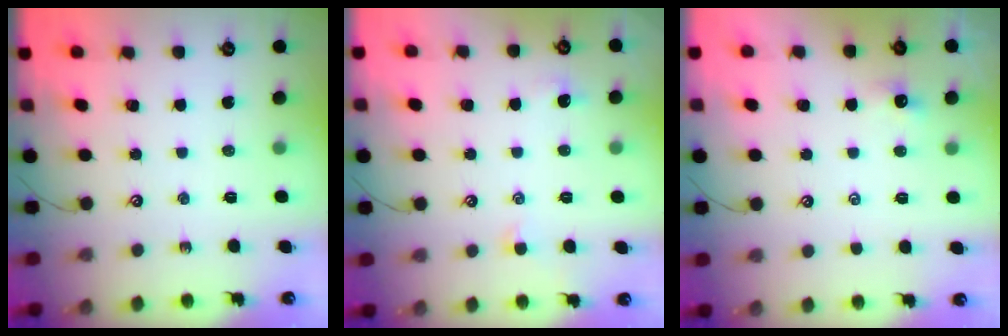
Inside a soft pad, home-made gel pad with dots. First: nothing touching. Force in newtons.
{"total": 1.0, "press": 0.9, "slide": 0.6}
{"total": 3.3, "press": 3.3, "slide": 0.1}